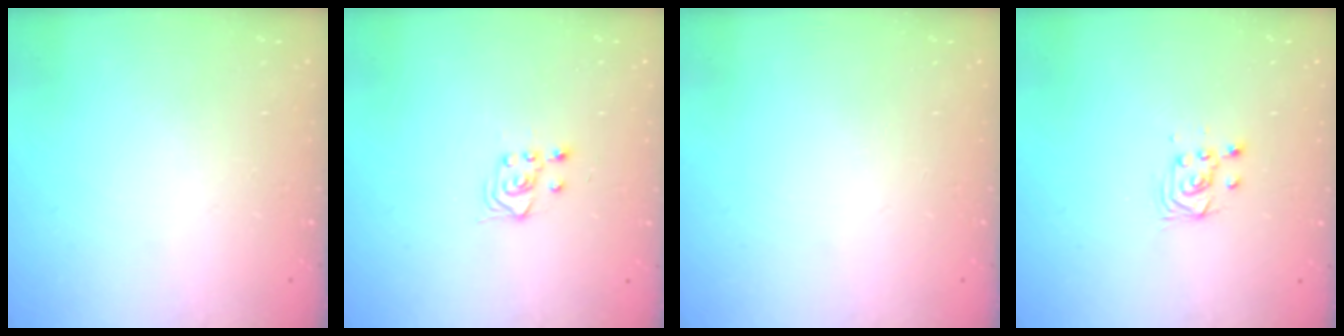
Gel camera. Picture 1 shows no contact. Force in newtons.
{"total": 3.2, "press": 2.9, "slide": 1.4}
{"total": 0.0}
{"total": 4.1, "press": 4.0, "slide": 0.7}